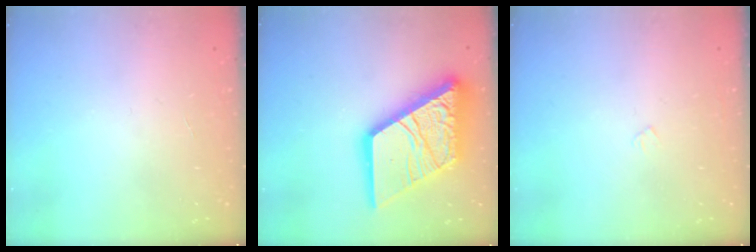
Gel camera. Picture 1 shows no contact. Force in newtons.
{"total": 27.5, "press": 27.4, "slide": 3.2}
{"total": 2.4, "press": 2.4, "slide": 0.3}